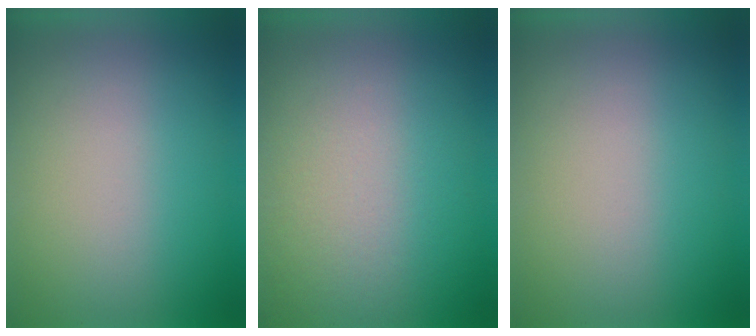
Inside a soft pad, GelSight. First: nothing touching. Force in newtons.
{"total": 2.7}
{"total": 0.0}